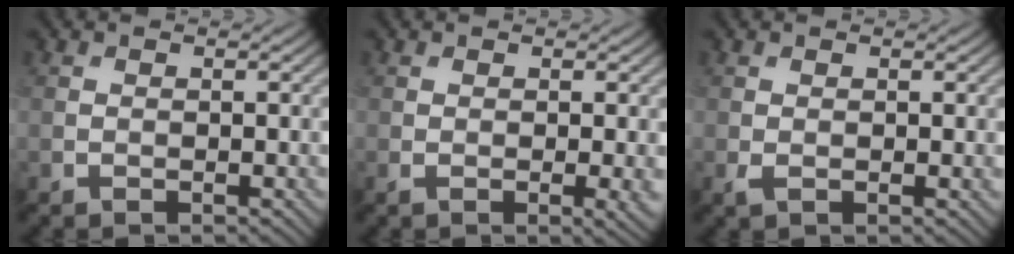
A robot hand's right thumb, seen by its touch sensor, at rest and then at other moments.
{"total": 1.9, "force": [-0.1, 0.3, 1.9], "torque": [-0.031, -0.005, -0.002]}
{"total": 1.2, "force": [-0.1, 0.6, 1.1], "torque": [-0.023, -0.006, 0.002]}